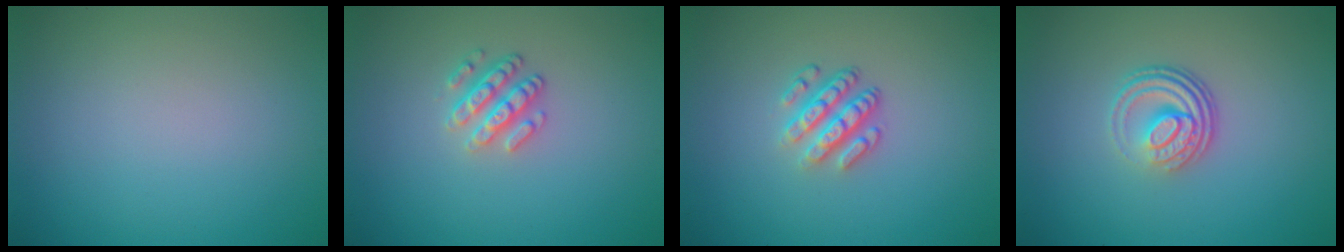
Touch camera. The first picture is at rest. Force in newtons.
{"total": 2.6, "press": 2.4, "slide": 1.1}
{"total": 3.5, "press": 2.6, "slide": 2.3}
{"total": 4.0, "press": 2.7, "slide": 3.0}